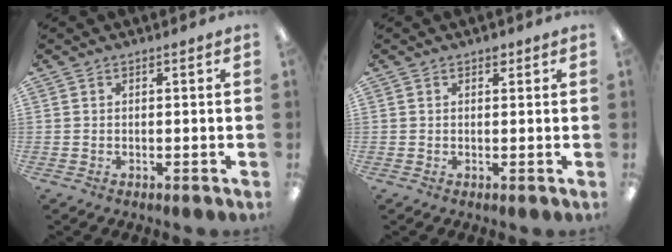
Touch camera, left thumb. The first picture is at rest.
{"total": 1.4, "force": [0.9, 0.8, 0.7], "torque": [0.001, -0.004, 0.013]}